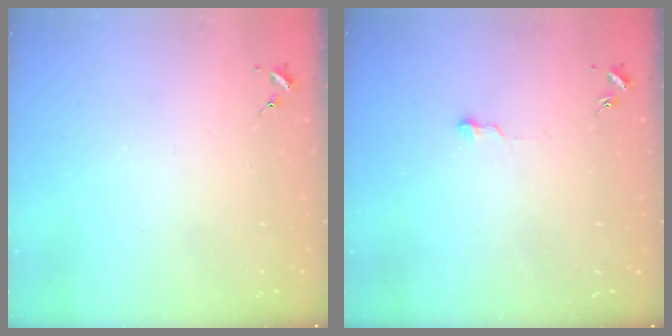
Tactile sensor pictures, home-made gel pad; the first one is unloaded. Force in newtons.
{"total": 4.2, "press": 4.2, "slide": 0.3}